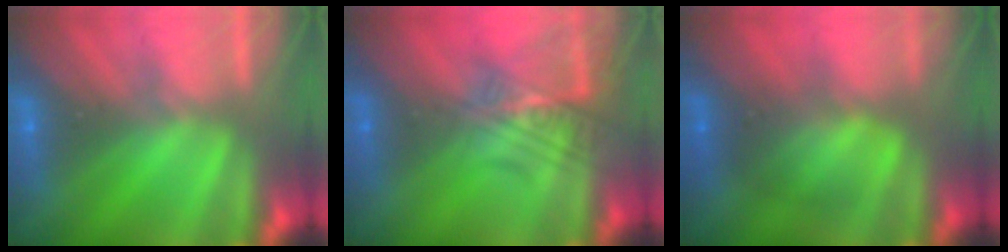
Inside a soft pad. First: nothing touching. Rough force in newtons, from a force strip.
{"total": 2.4}
{"total": 2.1}